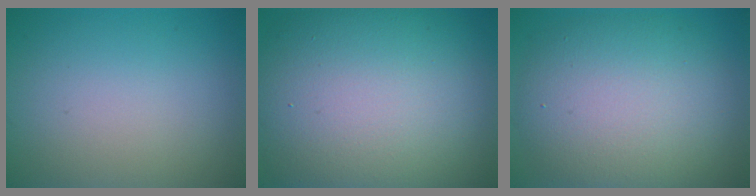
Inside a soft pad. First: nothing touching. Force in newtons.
{"total": 15.8, "press": 15.8, "slide": 0.9}
{"total": 9.4, "press": 9.4, "slide": 0.5}